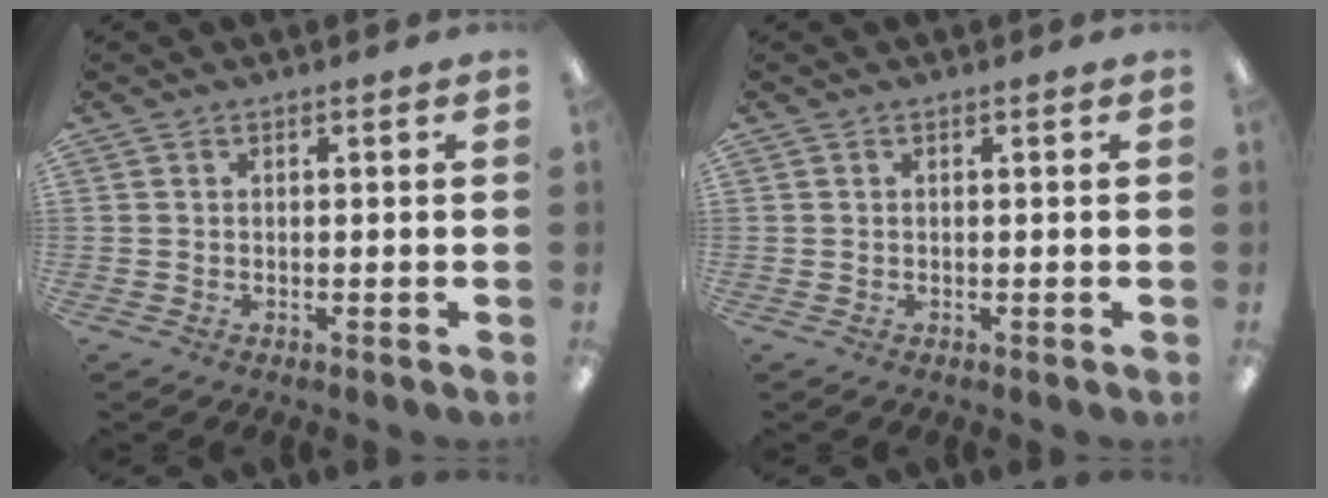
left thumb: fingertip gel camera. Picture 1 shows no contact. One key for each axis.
{"total": 0.0}